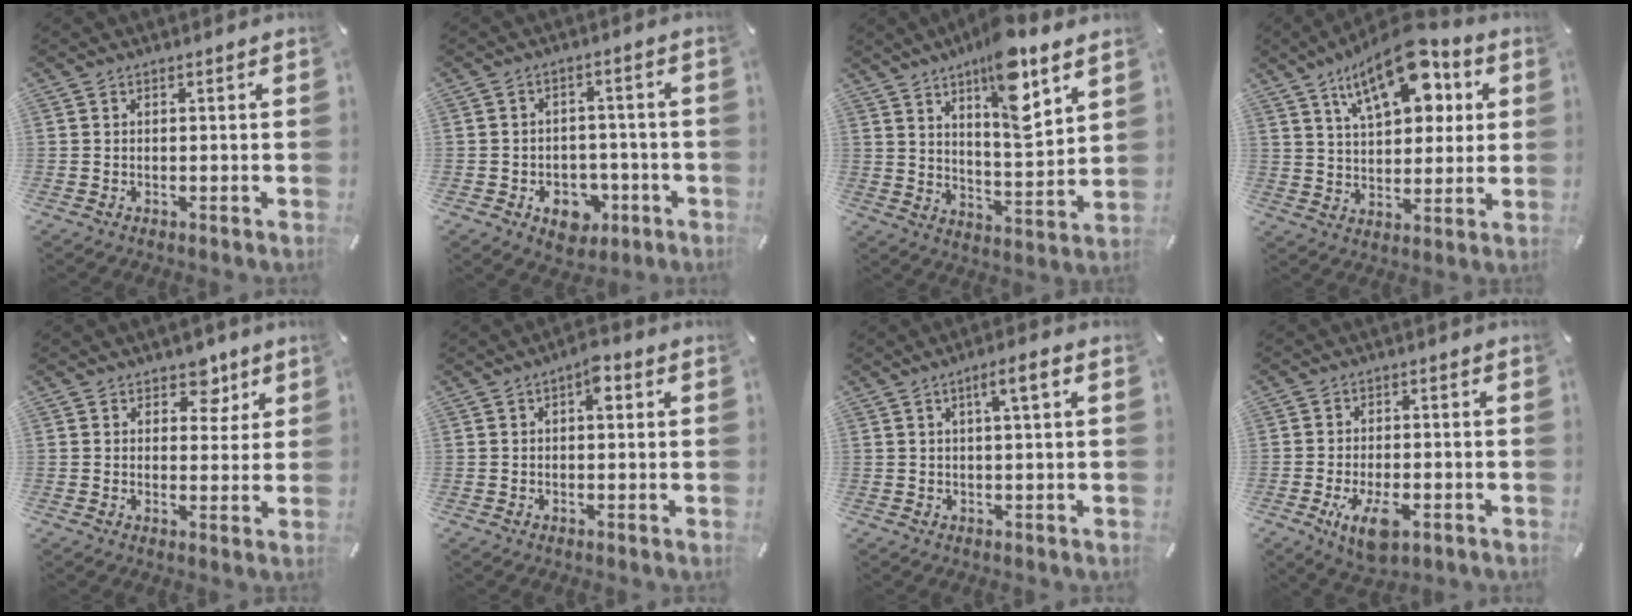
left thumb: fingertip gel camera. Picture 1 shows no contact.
{"total": 7.7, "force": [-3.1, 6.1, 3.6], "torque": [-0.047, 0.022, -0.052]}
{"total": 14.3, "force": [9.3, 4.1, 10.2], "torque": [-0.153, -0.056, 0.151]}
{"total": 17.4, "force": [8.7, 8.8, 12.3], "torque": [-0.185, -0.026, 0.145]}
{"total": 6.2, "force": [3.6, 4.3, 2.6], "torque": [-0.003, -0.022, 0.053]}
{"total": 4.3, "force": [1.2, 2.1, 3.6], "torque": [-0.043, -0.003, 0.012]}
{"total": 4.7, "force": [1.8, 0.6, 4.3], "torque": [-0.078, -0.001, 0.026]}
{"total": 8.3, "force": [-3.4, 3.9, 6.5], "torque": [-0.129, -0.002, -0.058]}